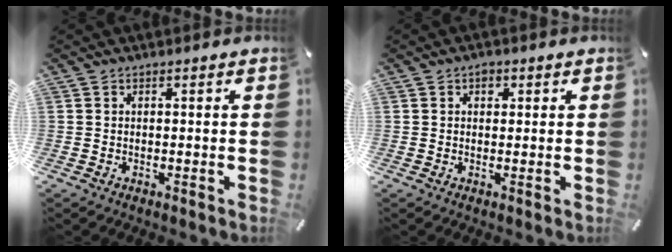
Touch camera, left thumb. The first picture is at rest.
{"total": 1.5, "force": [0.6, 1.2, 0.7], "torque": [-0.007, 0.003, 0.007]}